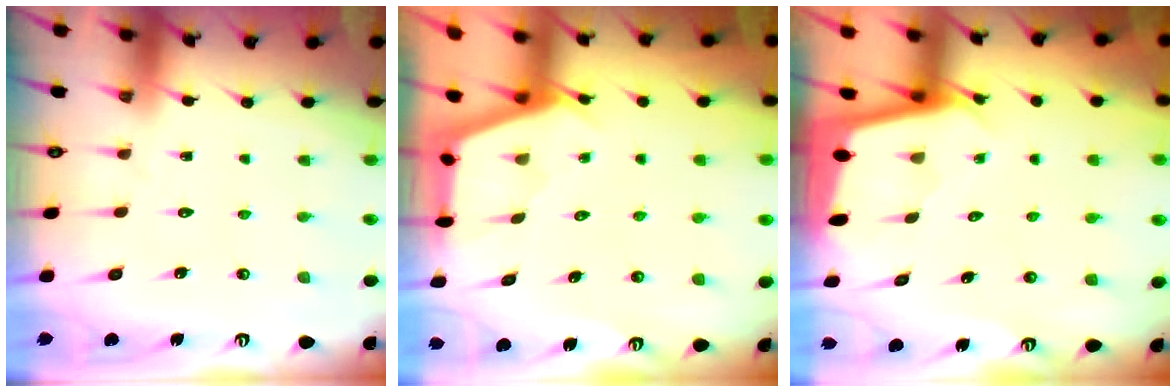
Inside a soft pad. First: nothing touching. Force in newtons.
{"total": 2.9, "press": 2.8, "slide": 0.3}
{"total": 1.9, "press": 1.9, "slide": 0.1}